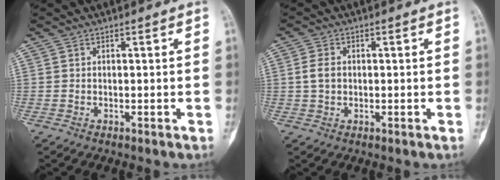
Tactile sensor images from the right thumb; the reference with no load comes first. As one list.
[{"total": 3.3, "force": [0.3, 2.4, 2.2], "torque": [-0.045, 0.005, 0.004]}]